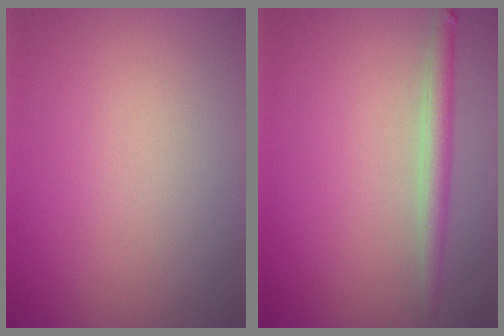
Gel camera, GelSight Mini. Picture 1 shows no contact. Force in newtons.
{"total": 2.2, "press": 2.2, "slide": 0.1}